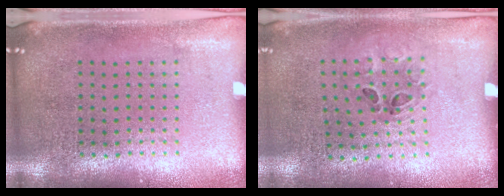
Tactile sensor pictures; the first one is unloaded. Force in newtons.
{"total": 1.2, "press": 0.7, "slide": 1.0}